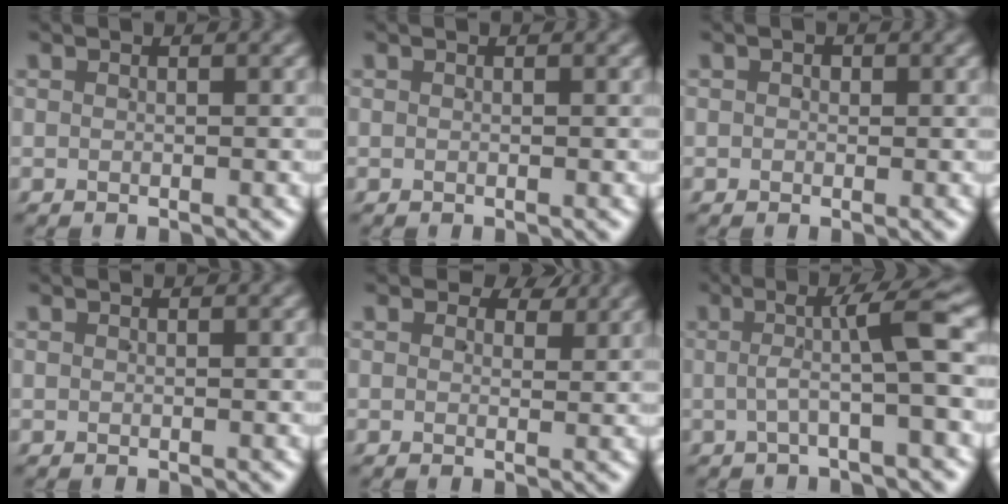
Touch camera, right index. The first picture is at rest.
{"total": 0.0}
{"total": 0.6, "force": [-0.2, 0.6, 0.0], "torque": [0.006, -0.003, -0.002]}
{"total": 0.0}
{"total": 1.7, "force": [1.3, 0.9, 0.6], "torque": [-0.003, -0.005, 0.019]}
{"total": 3.6, "force": [-0.4, -0.7, 3.5], "torque": [-0.054, 0.004, -0.005]}